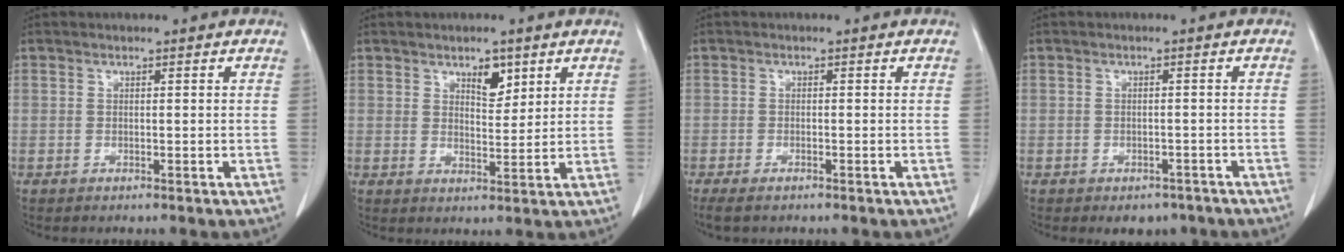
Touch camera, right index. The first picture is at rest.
{"total": 4.3, "force": [2.4, 2.3, 2.8], "torque": [-0.038, 0.000, 0.039]}
{"total": 3.1, "force": [-2.4, 0.9, 1.7], "torque": [-0.029, -0.007, -0.034]}
{"total": 3.6, "force": [-2.6, 2.3, 0.8], "torque": [0.000, 0.007, -0.029]}